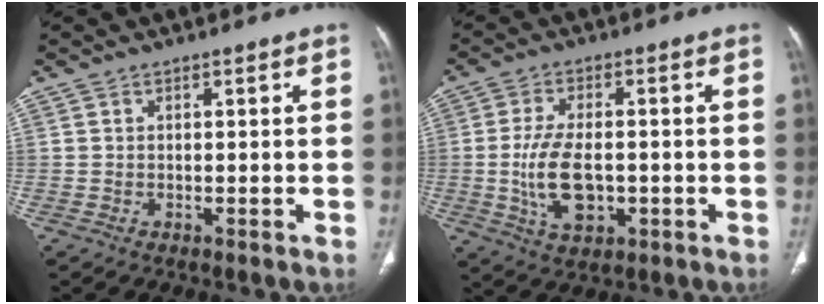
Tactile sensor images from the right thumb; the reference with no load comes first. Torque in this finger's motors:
{"motor_torque": [-0.26, 0.74, 1.12, -0.15, 0.10]}